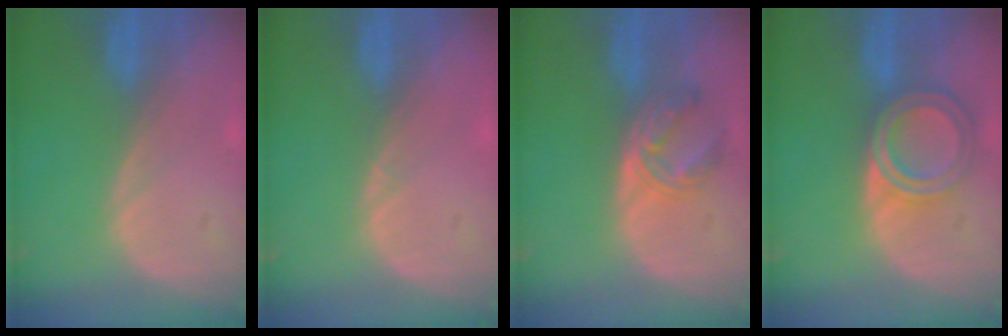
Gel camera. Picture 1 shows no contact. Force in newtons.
{"total": 0.5, "press": 0.4, "slide": 0.4}
{"total": 5.5, "press": 5.0, "slide": 2.3}
{"total": 6.8, "press": 6.0, "slide": 3.1}